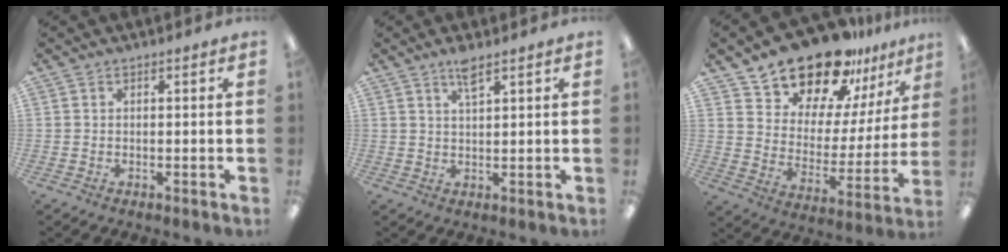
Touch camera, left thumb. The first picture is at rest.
{"total": 3.5, "force": [2.6, 0.5, 2.3], "torque": [-0.044, -0.002, 0.045]}
{"total": 18.5, "force": [16.0, 7.9, 4.9], "torque": [-0.091, -0.132, 0.290]}